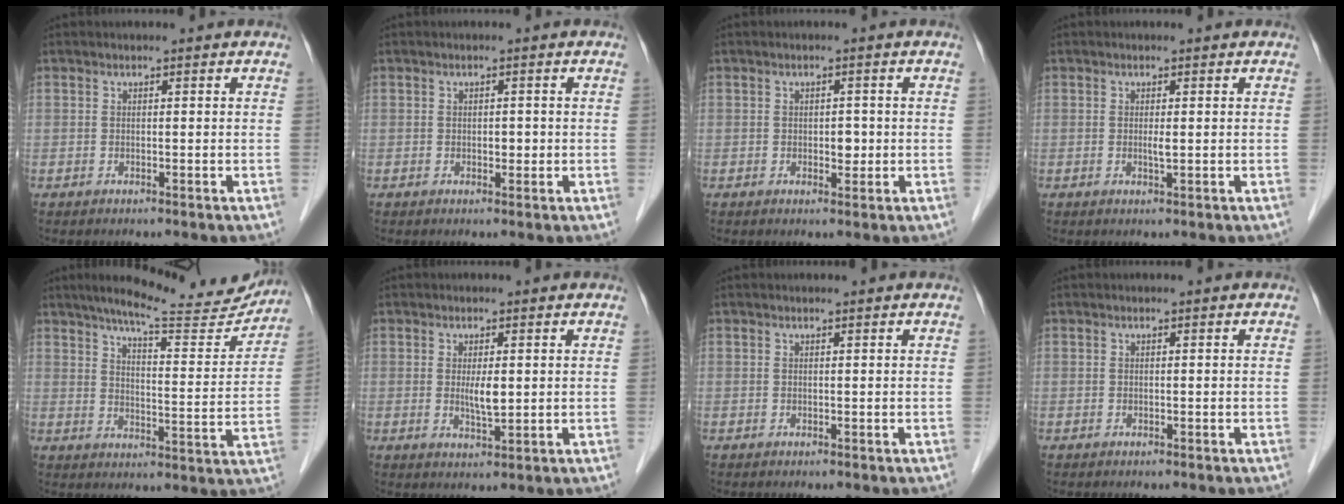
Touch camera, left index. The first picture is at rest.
{"total": 1.1, "force": [-0.1, 0.7, 0.8], "torque": [-0.011, 0.001, 0.000]}
{"total": 1.7, "force": [-0.1, 1.1, 1.3], "torque": [-0.017, 0.001, 0.001]}
{"total": 1.0, "force": [0.1, 0.1, 1.0], "torque": [-0.023, -0.002, 0.002]}
{"total": 16.7, "force": [15.2, 2.1, 6.7], "torque": [-0.093, -0.026, 0.197]}
{"total": 3.1, "force": [0.5, 0.7, 2.9], "torque": [-0.055, -0.006, 0.010]}
{"total": 0.6, "force": [0.6, 0.0, 0.1], "torque": [-0.006, 0.000, 0.008]}
{"total": 0.0}